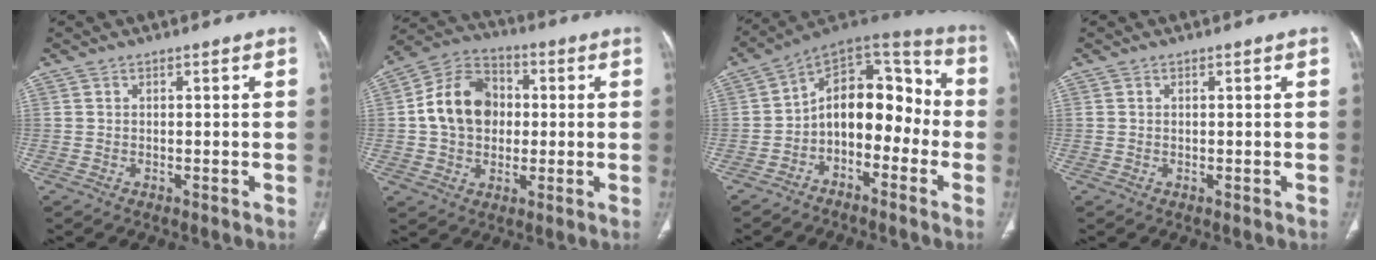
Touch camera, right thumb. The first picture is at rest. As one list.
[{"total": 13.7, "force": [0.8, 10.7, 8.5], "torque": [-0.127, 0.023, 0.008]}, {"total": 14.8, "force": [-3.4, 9.5, 10.9], "torque": [-0.123, 0.081, -0.066]}, {"total": 0.0}]